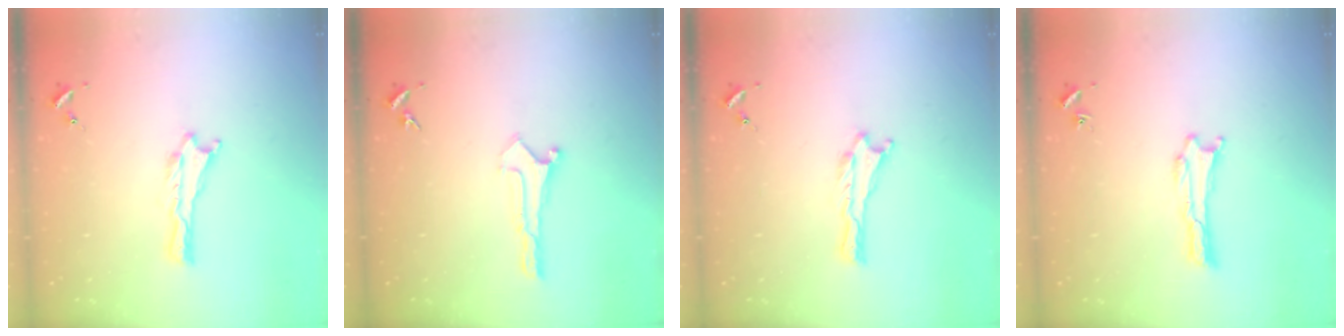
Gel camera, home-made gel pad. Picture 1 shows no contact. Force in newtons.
{"total": 0.0}
{"total": 0.0}
{"total": 0.0}